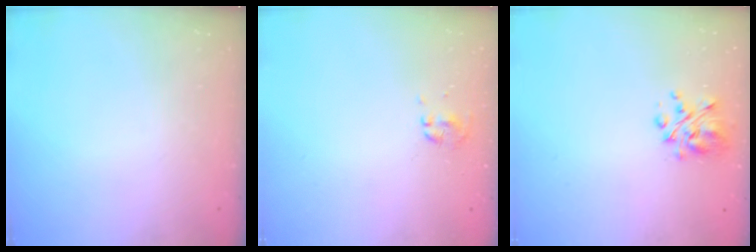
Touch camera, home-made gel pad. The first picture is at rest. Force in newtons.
{"total": 0.0}
{"total": 5.3, "press": 5.1, "slide": 1.6}